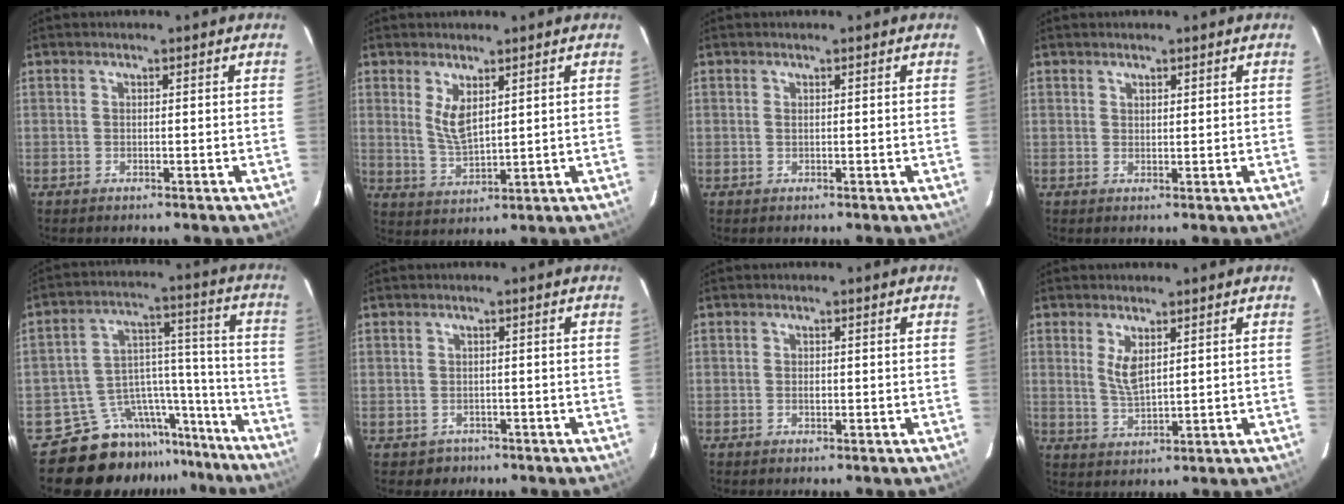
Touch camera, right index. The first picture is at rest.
{"total": 5.4, "force": [2.3, 2.2, 4.3], "torque": [-0.078, -0.011, 0.051]}
{"total": 0.0}
{"total": 1.1, "force": [0.9, 0.5, 0.4], "torque": [-0.004, 0.001, 0.016]}
{"total": 15.9, "force": [-14.3, 6.8, 0.8], "torque": [-0.006, 0.082, -0.217]}
{"total": 2.8, "force": [-1.0, 2.6, 0.1], "torque": [-0.003, 0.007, -0.008]}
{"total": 0.8, "force": [-0.1, 0.6, 0.5], "torque": [-0.007, 0.000, -0.001]}
{"total": 4.7, "force": [1.9, 1.9, 3.8], "torque": [-0.070, -0.007, 0.040]}